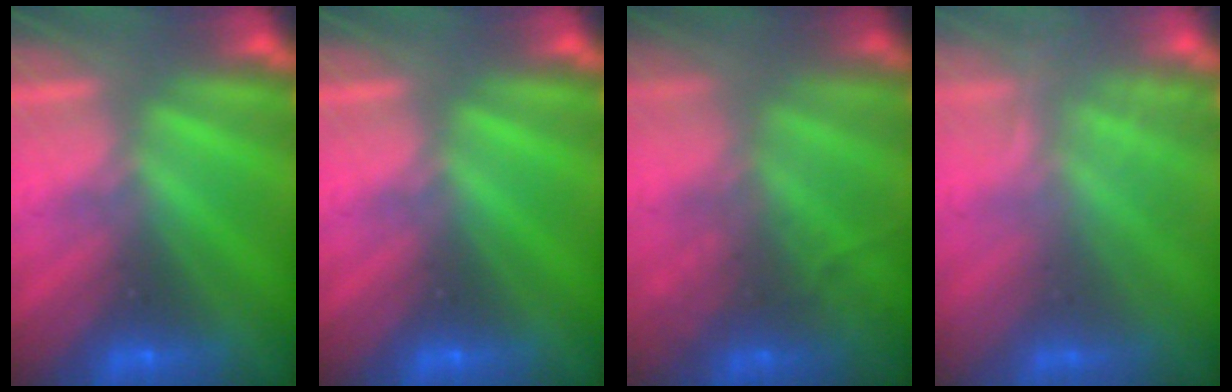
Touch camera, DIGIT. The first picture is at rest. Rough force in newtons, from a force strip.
{"total": 0.0}
{"total": 10.3}
{"total": 2.3}